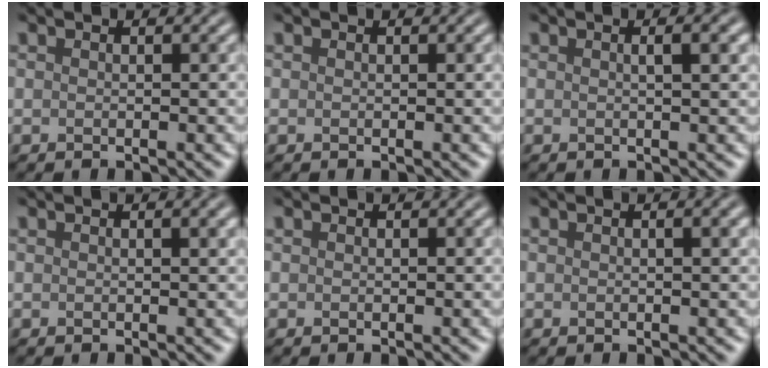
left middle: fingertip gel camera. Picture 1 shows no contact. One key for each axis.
{"total": 0.0}
{"total": 2.5, "fx": 0.7, "fy": 0.8, "fz": 2.2, "tx": -0.019, "ty": 0.002, "tz": -0.002}
{"total": 1.0, "fx": 0.4, "fy": 0.2, "fz": 0.9, "tx": -0.009, "ty": 0.002, "tz": 0.004}
{"total": 0.0}
{"total": 1.2, "fx": 0.3, "fy": 0.3, "fz": 1.1, "tx": -0.014, "ty": 0.003, "tz": 0.001}